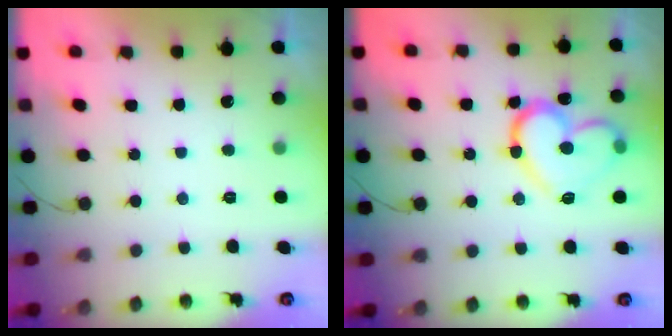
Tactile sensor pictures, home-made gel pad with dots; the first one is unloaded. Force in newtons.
{"total": 16.9, "press": 16.9, "slide": 0.9}